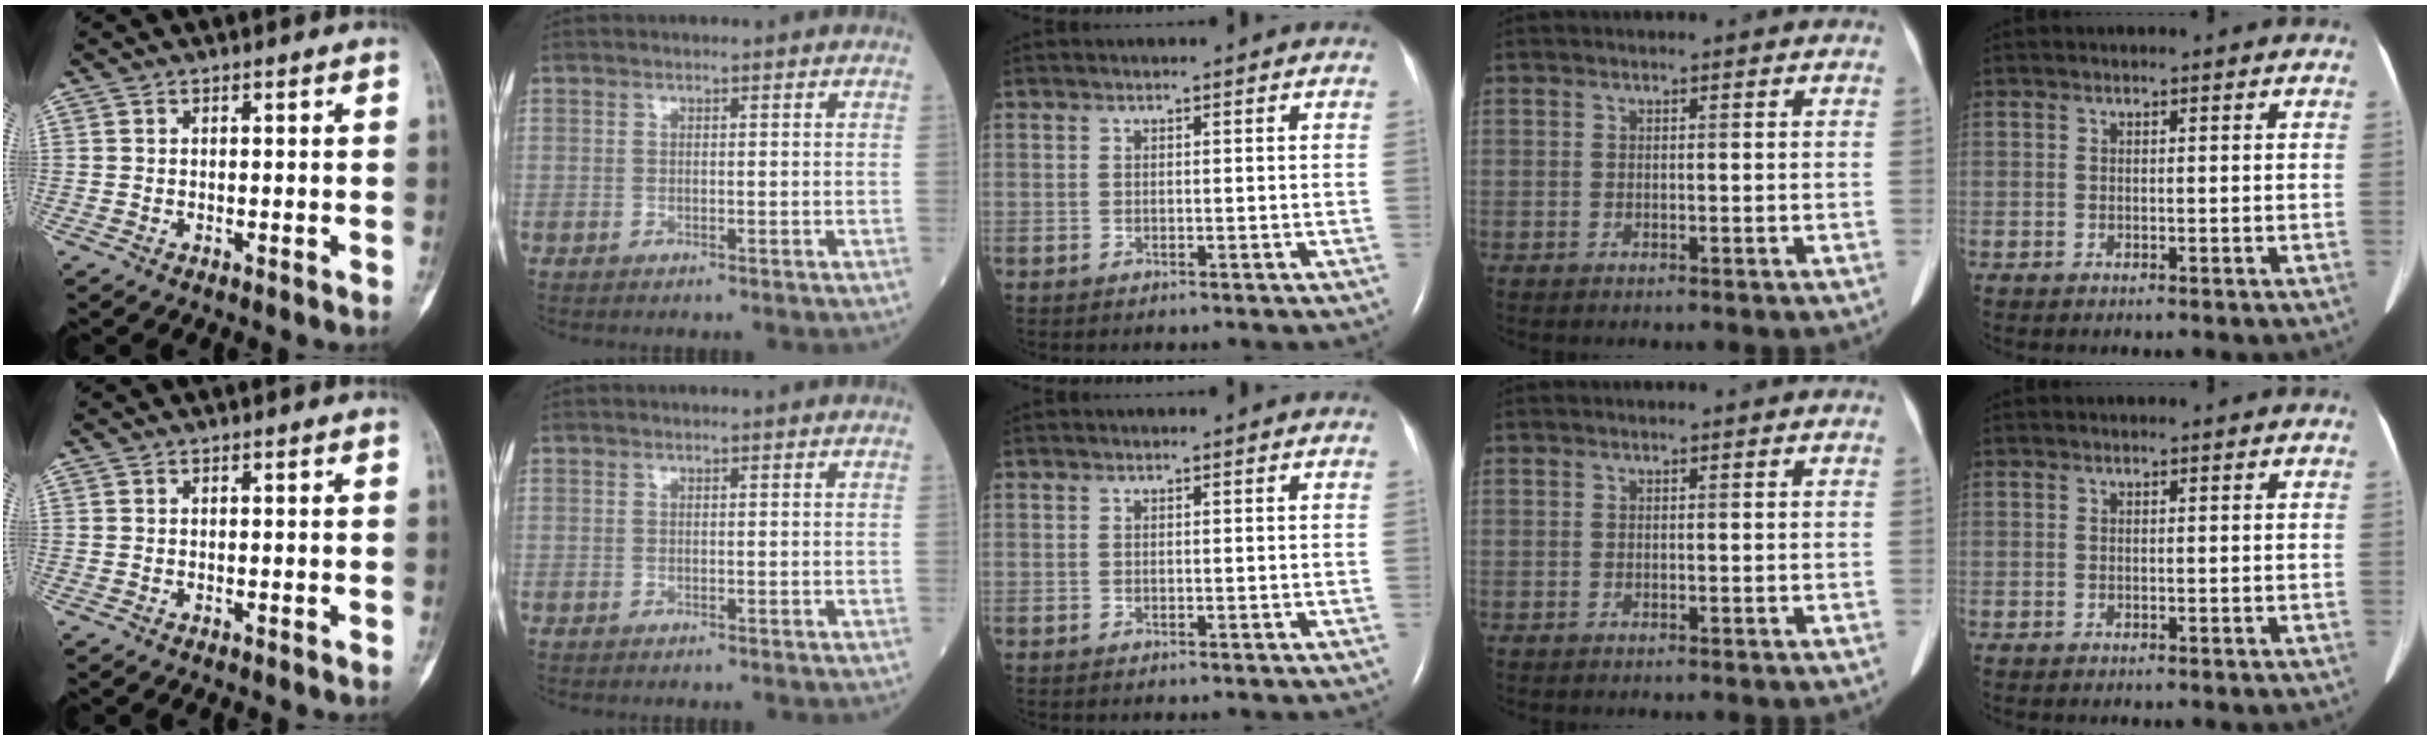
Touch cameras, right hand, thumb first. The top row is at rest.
{}